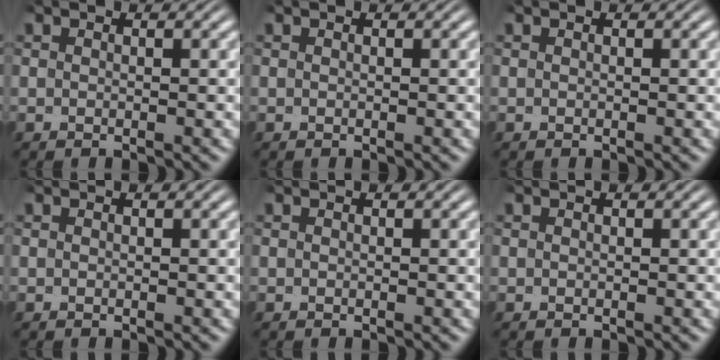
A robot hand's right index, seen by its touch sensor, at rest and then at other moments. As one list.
[{"total": 0.0}, {"total": 0.0}, {"total": 0.0}, {"total": 0.0}, {"total": 0.0}]